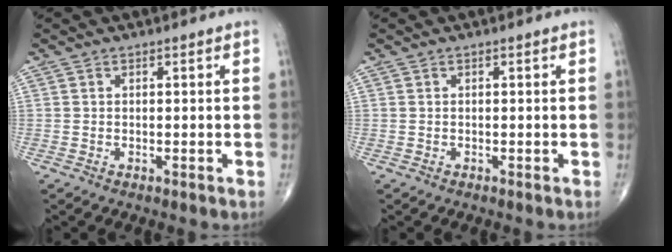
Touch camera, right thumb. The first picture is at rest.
{"total": 0.0}